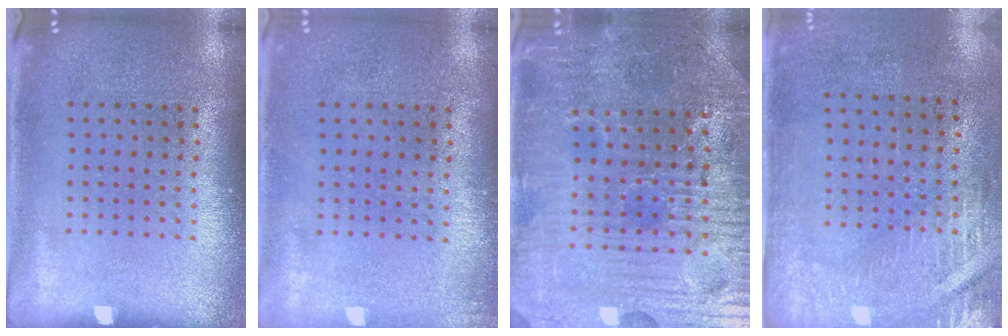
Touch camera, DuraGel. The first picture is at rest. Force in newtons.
{"total": 0.5, "press": 0.5, "slide": 0.1}
{"total": 4.6, "press": 4.6, "slide": 0.8}
{"total": 2.9, "press": 2.5, "slide": 1.4}